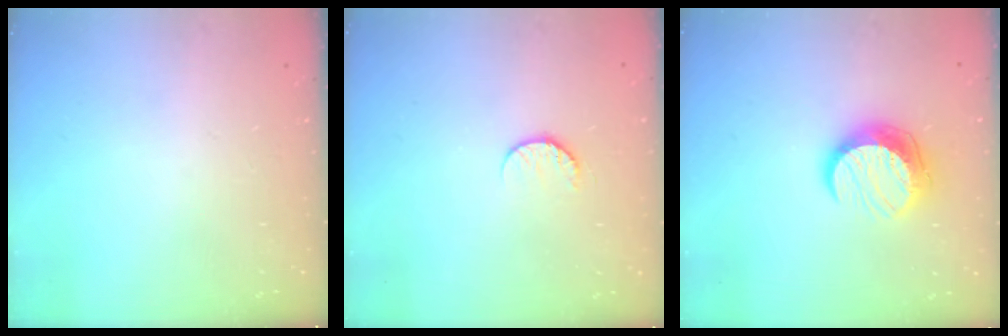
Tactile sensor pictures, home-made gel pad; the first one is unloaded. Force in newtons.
{"total": 7.4, "press": 7.4, "slide": 0.6}
{"total": 13.0, "press": 12.9, "slide": 0.7}